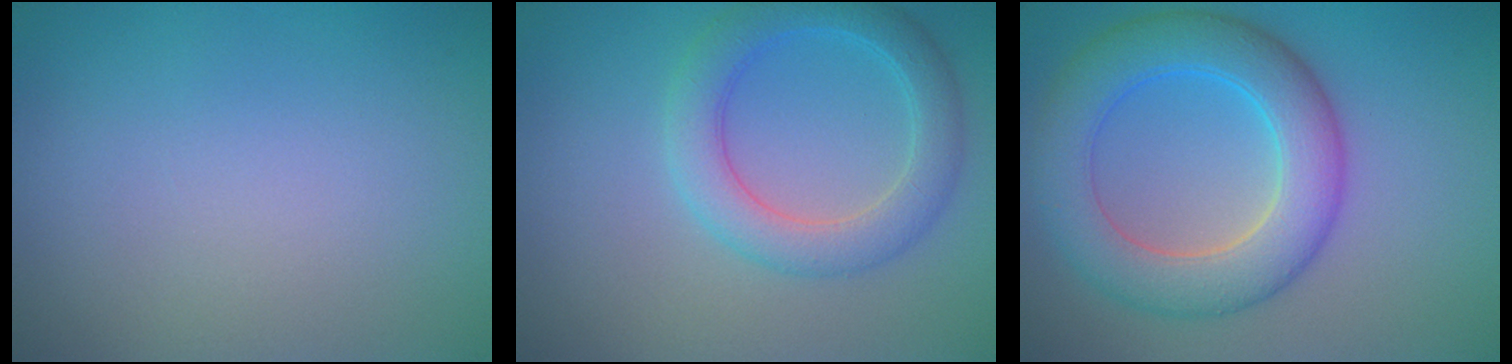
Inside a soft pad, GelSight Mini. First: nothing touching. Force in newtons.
{"total": 4.3, "press": 4.3, "slide": 0.1}
{"total": 7.1, "press": 7.1, "slide": 0.1}